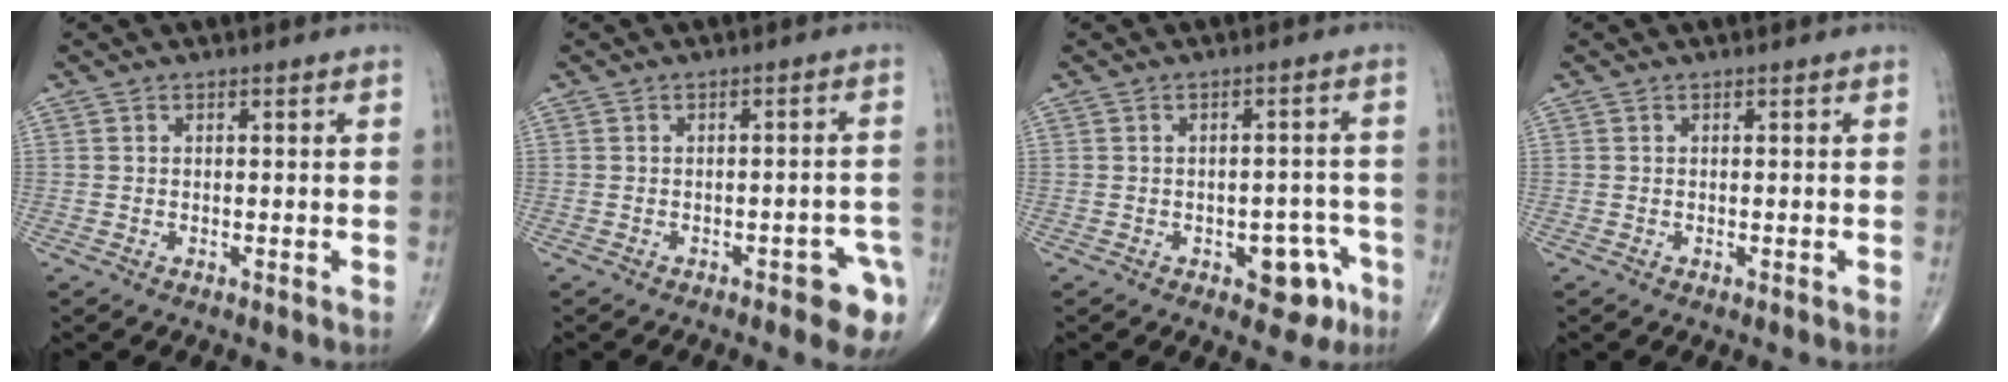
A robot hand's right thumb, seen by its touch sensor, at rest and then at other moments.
{"total": 7.0, "force": [-3.8, 2.6, 5.3], "torque": [-0.042, 0.022, -0.045]}
{"total": 6.8, "force": [-3.3, 3.8, 4.6], "torque": [-0.025, 0.028, -0.035]}
{"total": 0.0}